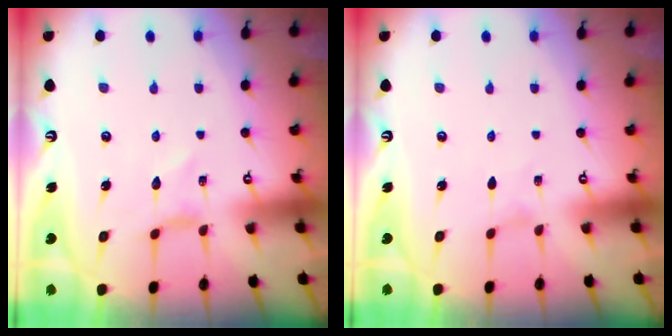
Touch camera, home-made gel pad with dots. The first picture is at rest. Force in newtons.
{"total": 0.0}